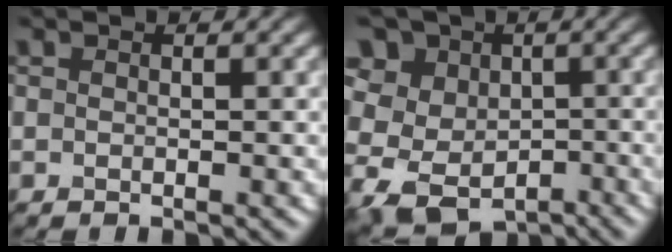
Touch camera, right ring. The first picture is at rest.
{"total": 9.0, "force": [2.6, 7.5, 4.2], "torque": [-0.080, 0.019, 0.019]}